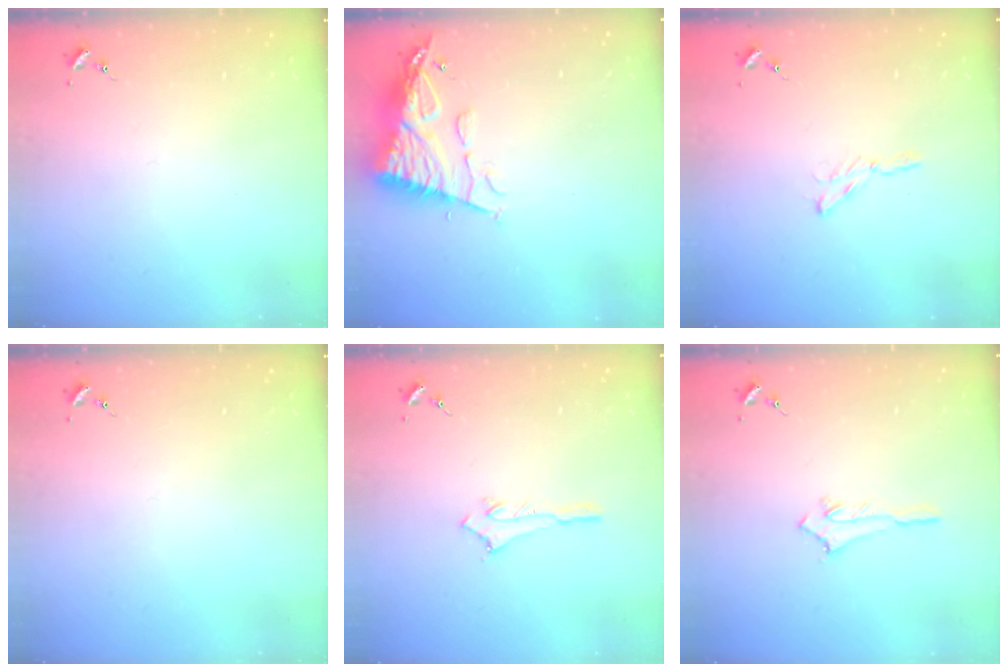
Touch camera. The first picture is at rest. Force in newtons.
{"total": 13.1, "press": 13.0, "slide": 1.5}
{"total": 2.9, "press": 2.9, "slide": 0.3}
{"total": 0.0}
{"total": 2.7, "press": 2.7, "slide": 0.2}
{"total": 2.8, "press": 2.7, "slide": 0.4}